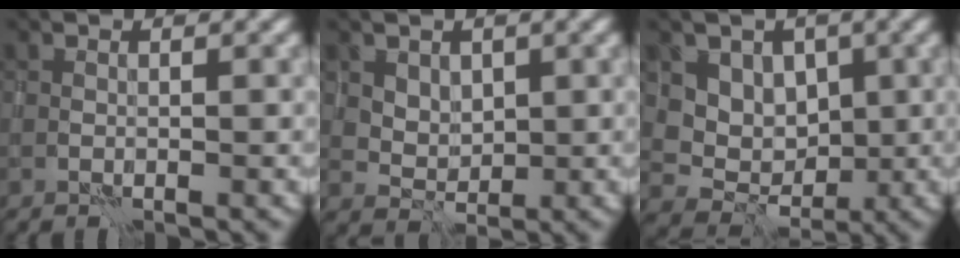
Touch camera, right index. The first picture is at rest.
{"total": 2.3, "force": [1.1, 1.8, 0.8], "torque": [-0.014, -0.013, 0.032]}
{"total": 5.0, "force": [1.8, 4.2, 1.9], "torque": [-0.032, -0.013, 0.032]}